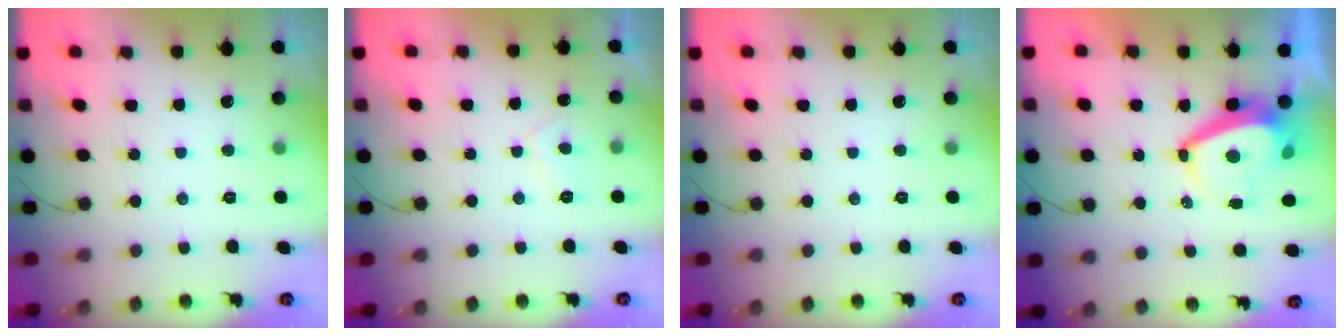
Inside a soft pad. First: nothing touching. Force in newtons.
{"total": 2.8, "press": 2.7, "slide": 0.9}
{"total": 0.0}
{"total": 6.8, "press": 6.7, "slide": 0.9}